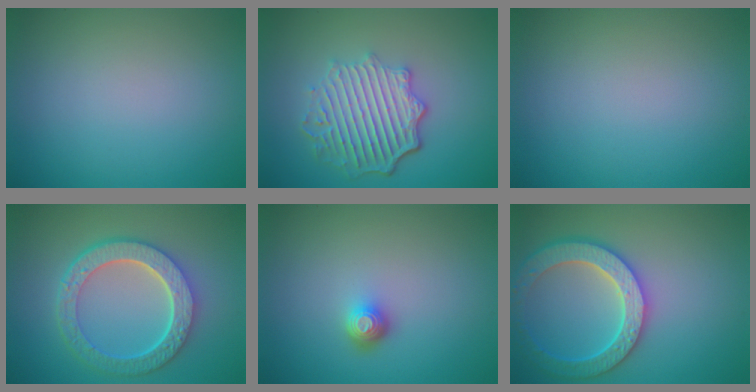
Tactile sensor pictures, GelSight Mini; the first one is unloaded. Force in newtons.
{"total": 6.0, "press": 4.6, "slide": 3.8}
{"total": 0.0}
{"total": 6.8, "press": 5.1, "slide": 4.5}
{"total": 1.8, "press": 1.3, "slide": 1.2}
{"total": 5.4, "press": 5.0, "slide": 1.9}